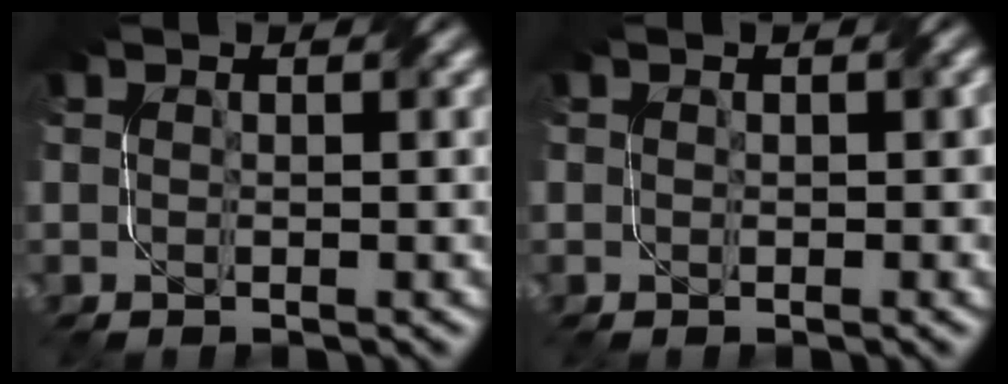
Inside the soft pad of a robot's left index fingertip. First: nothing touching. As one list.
[{"total": 0.8, "force": [0.1, 0.5, 0.6], "torque": [-0.009, 0.000, 0.002]}]